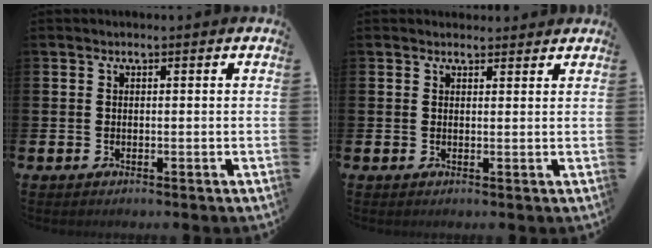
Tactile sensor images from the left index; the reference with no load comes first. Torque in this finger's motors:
{"motor_torque": [0.24, -0.21, -0.04, -0.02]}